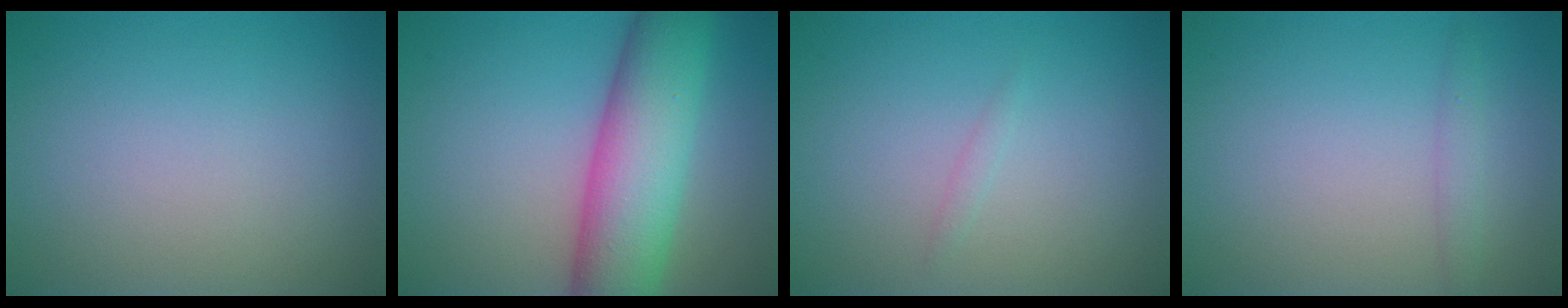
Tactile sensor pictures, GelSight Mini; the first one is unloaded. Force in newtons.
{"total": 9.9, "press": 9.8, "slide": 0.4}
{"total": 0.5, "press": 0.5, "slide": 0.1}
{"total": 1.1, "press": 1.1, "slide": 0.1}